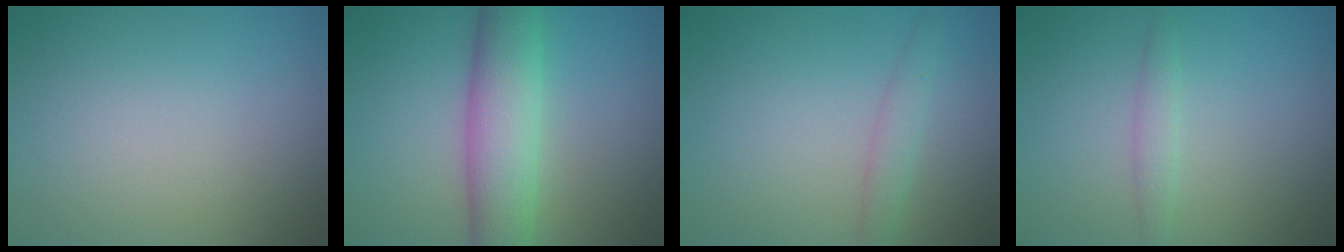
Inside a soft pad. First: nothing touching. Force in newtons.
{"total": 6.7, "press": 6.7, "slide": 0.1}
{"total": 1.8, "press": 1.8, "slide": 0.0}
{"total": 1.4, "press": 1.4, "slide": 0.0}